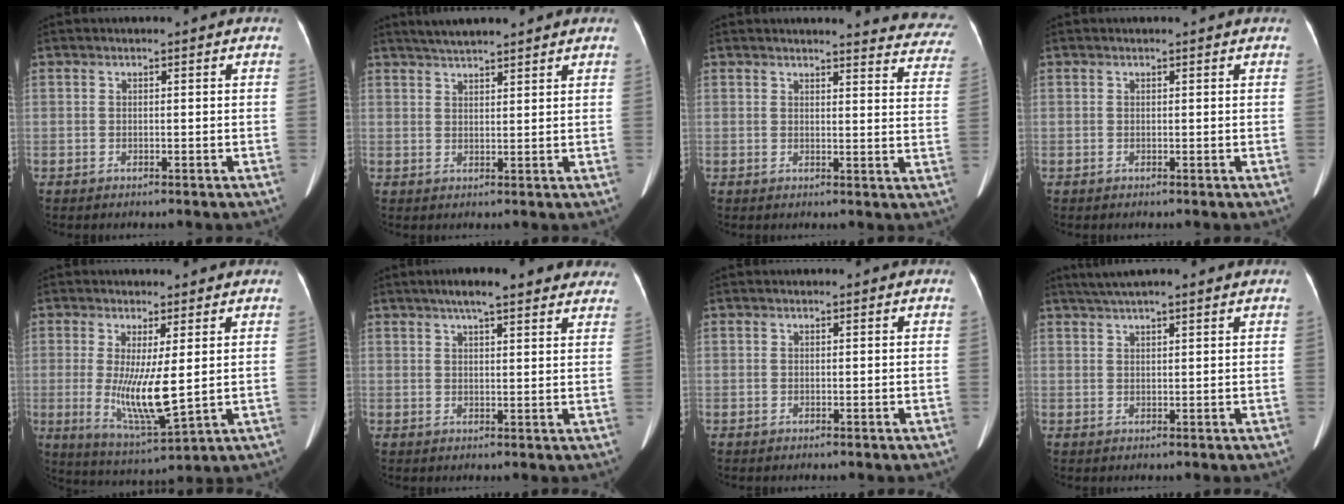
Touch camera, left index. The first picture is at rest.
{"total": 6.3, "force": [5.5, 0.6, 3.0], "torque": [-0.048, 0.027, 0.088]}
{"total": 13.1, "force": [12.8, 1.6, 2.5], "torque": [0.007, -0.086, 0.104]}
{"total": 0.7, "force": [0.6, 0.0, 0.1], "torque": [-0.005, 0.000, 0.005]}
{"total": 8.7, "force": [0.1, 1.1, 8.6], "torque": [-0.170, -0.034, 0.013]}
{"total": 12.6, "force": [10.2, 2.5, 7.0], "torque": [-0.087, 0.032, 0.125]}
{"total": 0.0}
{"total": 7.4, "force": [6.2, 0.2, 4.1], "torque": [-0.069, 0.037, 0.093]}